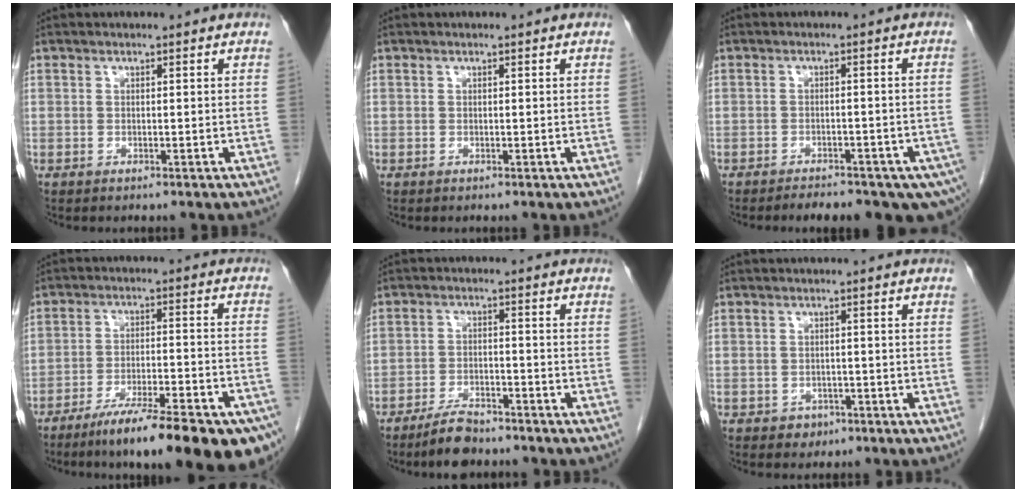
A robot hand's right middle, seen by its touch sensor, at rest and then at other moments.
{"total": 0.0}
{"total": 12.7, "force": [-9.1, 4.9, 7.4], "torque": [-0.092, -0.004, -0.108]}
{"total": 21.6, "force": [-15.5, 3.0, 14.8], "torque": [-0.156, -0.009, -0.228]}
{"total": 5.7, "force": [-4.9, 1.5, 2.6], "torque": [-0.050, -0.007, -0.087]}
{"total": 2.0, "force": [-1.2, 1.5, 0.5], "torque": [-0.010, 0.004, -0.012]}